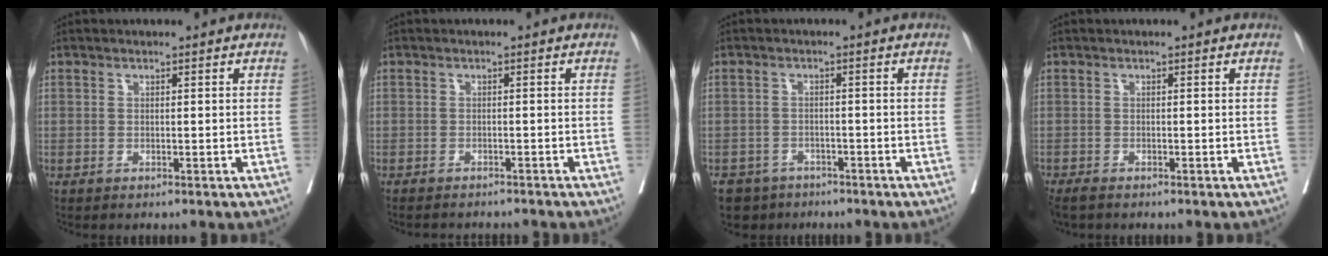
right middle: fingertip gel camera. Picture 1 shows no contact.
{"total": 4.3, "force": [-4.2, 0.5, 0.6], "torque": [0.000, -0.004, -0.054]}
{"total": 4.7, "force": [-3.5, 3.2, 0.1], "torque": [0.006, 0.005, -0.054]}
{"total": 2.4, "force": [-1.9, 1.0, 1.1], "torque": [-0.024, -0.008, -0.031]}